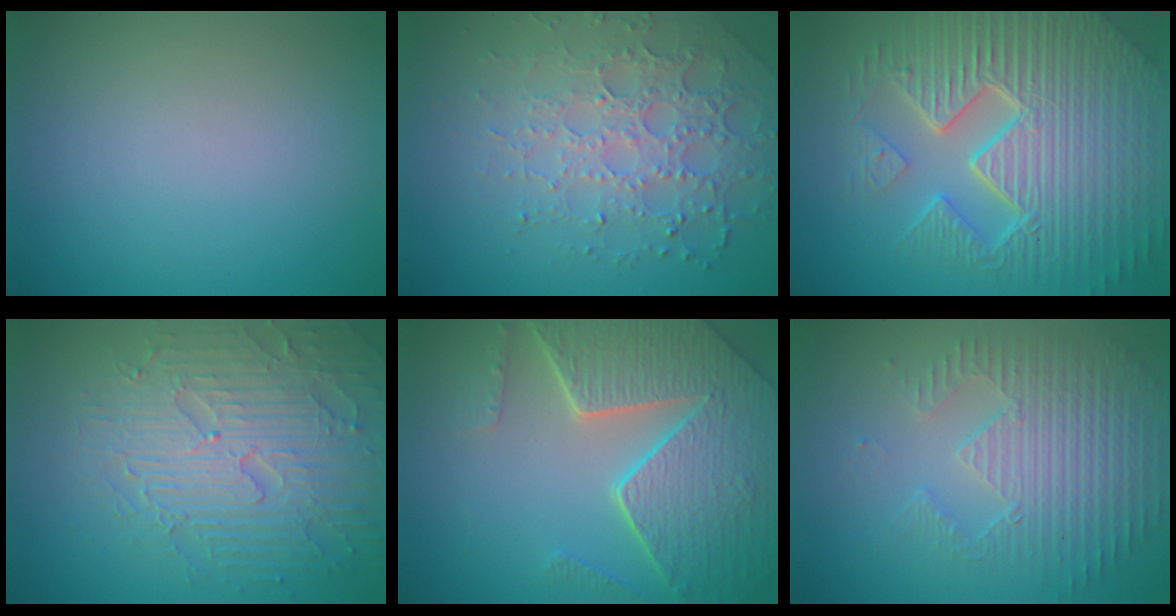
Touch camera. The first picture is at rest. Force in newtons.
{"total": 4.9, "press": 4.2, "slide": 2.4}
{"total": 11.3, "press": 7.2, "slide": 8.6}
{"total": 7.3, "press": 5.8, "slide": 4.4}
{"total": 7.8, "press": 5.7, "slide": 5.4}
{"total": 3.8, "press": 3.6, "slide": 1.2}